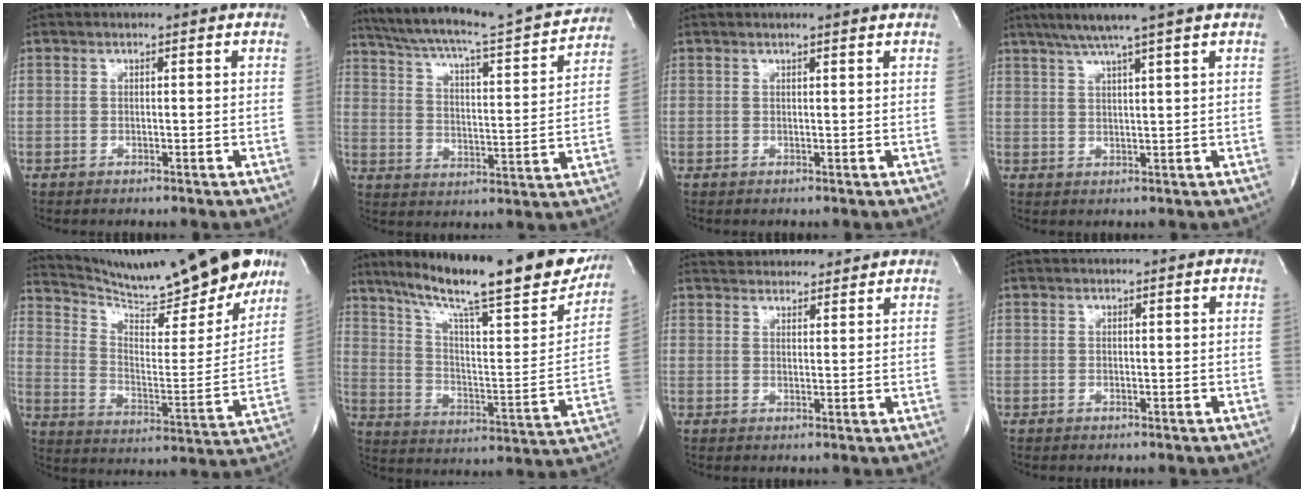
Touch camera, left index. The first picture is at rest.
{"total": 22.6, "force": [20.4, 2.1, 9.4], "torque": [-0.164, -0.028, 0.283]}
{"total": 1.5, "force": [1.4, -0.5, 0.4], "torque": [-0.017, -0.005, 0.017]}
{"total": 6.6, "force": [5.1, -1.6, 4.0], "torque": [-0.067, 0.006, 0.083]}
{"total": 25.7, "force": [22.0, 2.9, 13.0], "torque": [-0.218, -0.060, 0.312]}
{"total": 28.9, "force": [22.3, 4.4, 17.8], "torque": [-0.284, -0.028, 0.308]}
{"total": 7.7, "force": [7.4, 1.8, 1.4], "torque": [-0.022, 0.019, 0.101]}
{"total": 0.0}